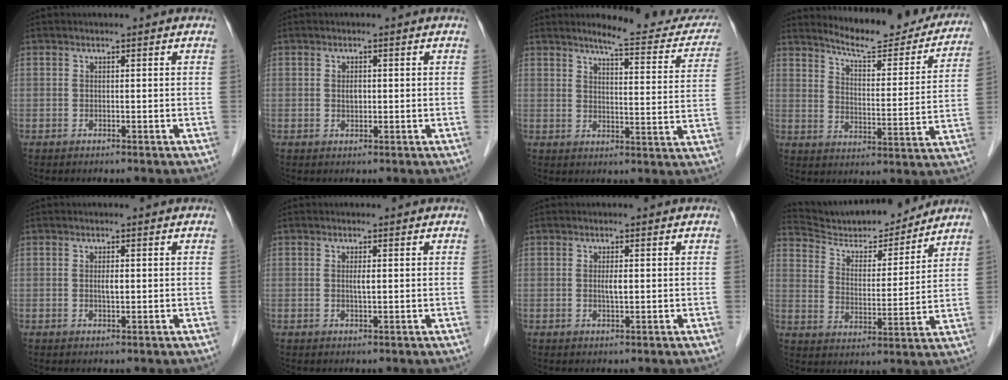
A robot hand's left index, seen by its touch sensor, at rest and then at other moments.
{"total": 1.2, "force": [0.1, 0.8, 1.0], "torque": [-0.018, 0.001, 0.003]}
{"total": 13.8, "force": [12.6, 2.3, 5.2], "torque": [-0.047, -0.026, 0.139]}
{"total": 17.2, "force": [16.2, 2.9, 5.1], "torque": [-0.063, -0.043, 0.203]}
{"total": 1.2, "force": [0.1, 0.4, 1.2], "torque": [-0.021, 0.000, 0.003]}
{"total": 1.1, "force": [0.2, 0.1, 1.1], "torque": [-0.024, -0.001, 0.003]}
{"total": 1.4, "force": [0.2, 0.3, 1.4], "torque": [-0.026, -0.001, 0.003]}
{"total": 15.0, "force": [14.3, 2.2, 3.9], "torque": [-0.068, -0.004, 0.231]}